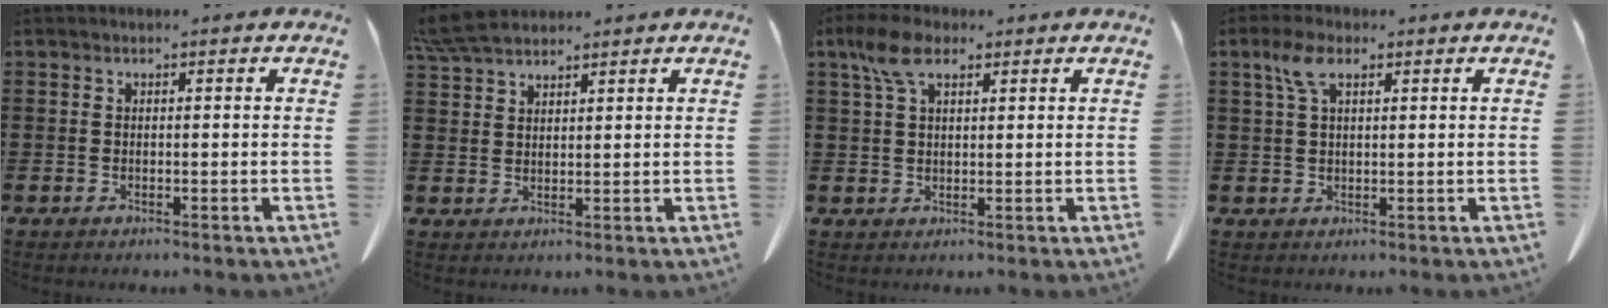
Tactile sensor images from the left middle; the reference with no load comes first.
{"total": 5.4, "force": [4.7, 1.2, 2.4], "torque": [-0.061, -0.004, 0.092]}
{"total": 5.8, "force": [3.2, 2.7, 4.1], "torque": [-0.091, 0.009, 0.059]}
{"total": 4.7, "force": [2.4, 1.9, 3.6], "torque": [-0.081, 0.007, 0.043]}